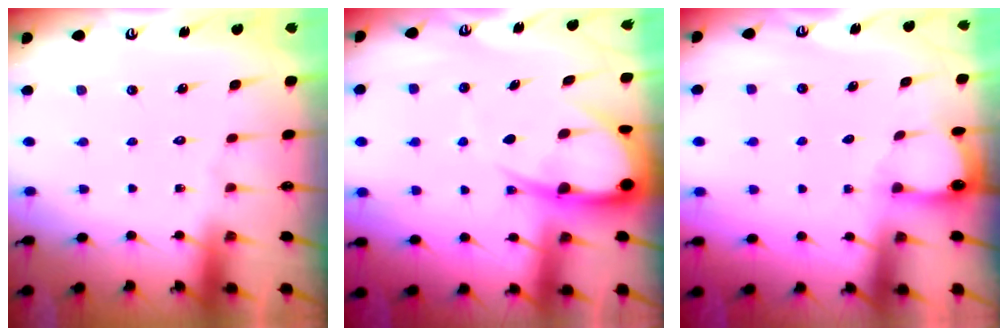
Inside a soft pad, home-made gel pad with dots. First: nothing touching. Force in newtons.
{"total": 10.1, "press": 10.1, "slide": 1.1}
{"total": 2.0, "press": 2.0, "slide": 0.2}